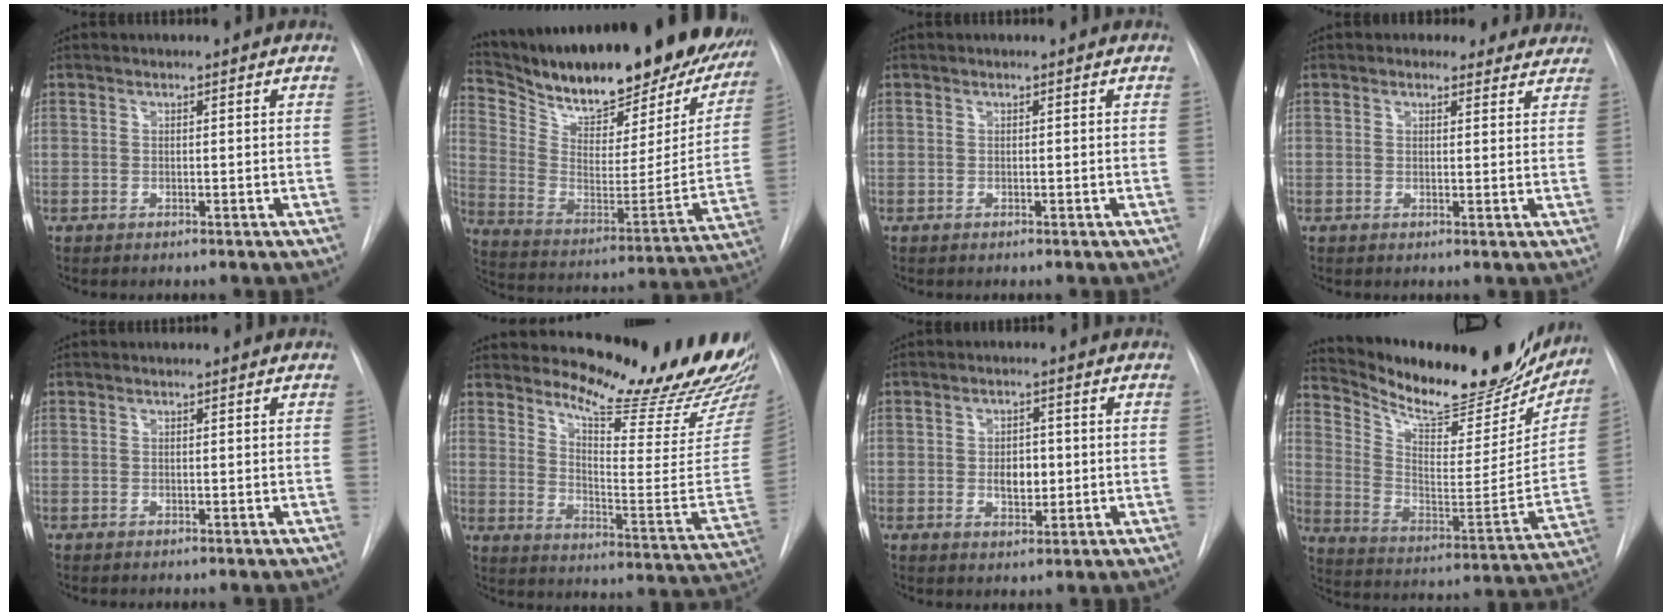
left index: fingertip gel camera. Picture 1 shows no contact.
{"total": 31.9, "force": [26.1, 10.1, 15.4], "torque": [-0.268, -0.032, 0.367]}
{"total": 0.0}
{"total": 6.3, "force": [5.5, 3.1, 0.3], "torque": [0.023, 0.001, 0.043]}
{"total": 0.0}
{"total": 22.3, "force": [20.3, 2.0, 9.0], "torque": [-0.131, -0.134, 0.256]}
{"total": 3.9, "force": [-0.1, 2.4, 3.1], "torque": [-0.046, 0.000, 0.004]}
{"total": 26.5, "force": [23.1, 6.4, 11.2], "torque": [-0.186, -0.049, 0.332]}